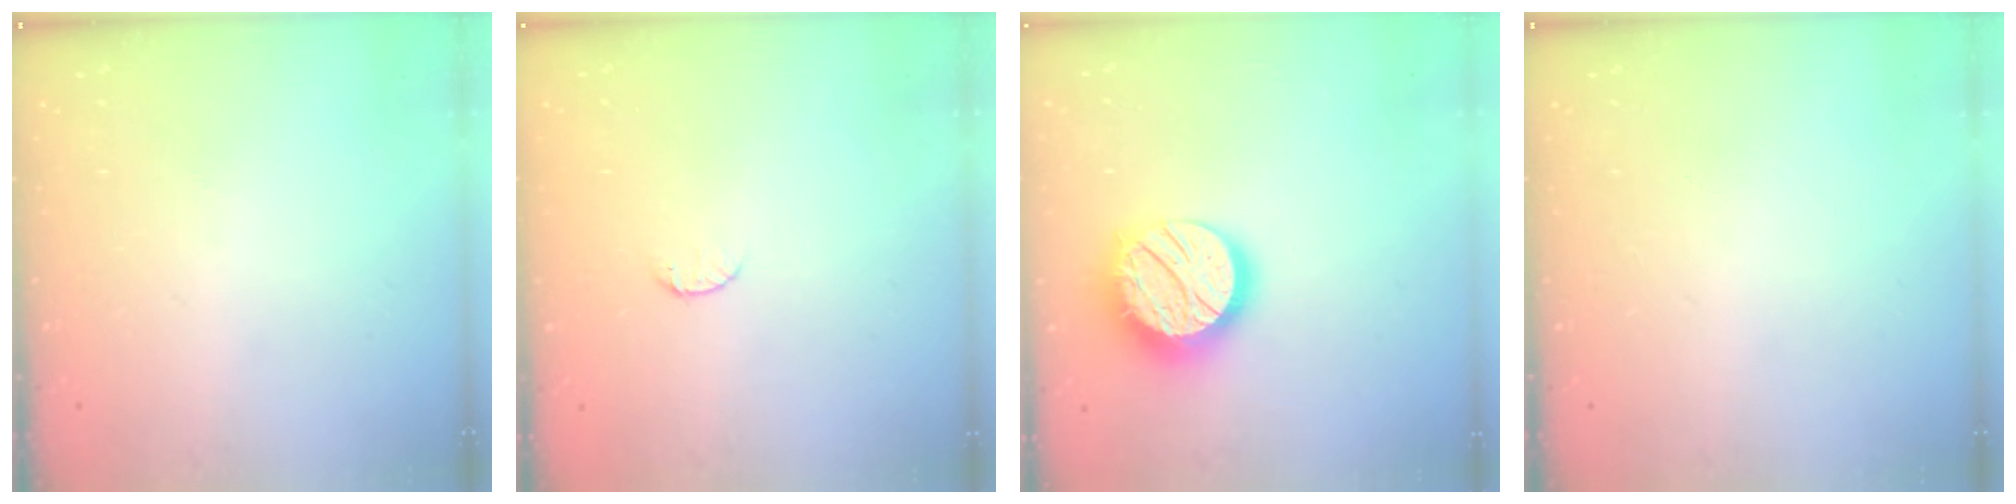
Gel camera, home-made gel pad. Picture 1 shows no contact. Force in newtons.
{"total": 4.8, "press": 4.8, "slide": 0.5}
{"total": 16.2, "press": 16.2, "slide": 1.0}
{"total": 0.0}